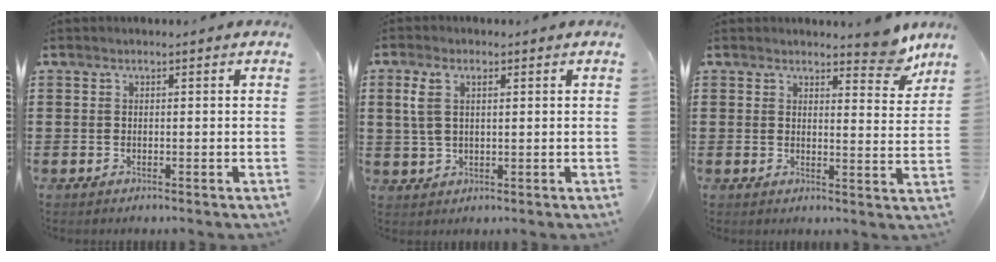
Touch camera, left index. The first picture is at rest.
{"total": 4.1, "force": [1.3, 2.1, 3.3], "torque": [-0.080, 0.006, 0.021]}
{"total": 5.5, "force": [4.7, 1.5, 2.5], "torque": [-0.030, -0.022, 0.081]}